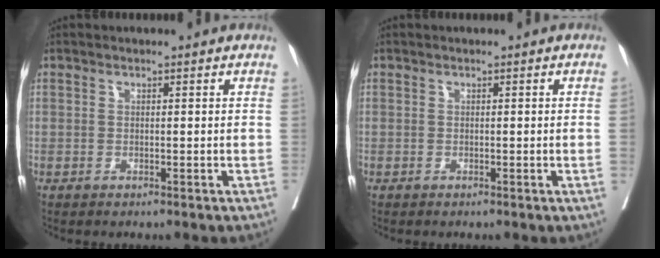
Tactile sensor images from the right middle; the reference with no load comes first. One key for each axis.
{"total": 1.2, "fx": -0.1, "fy": -0.5, "fz": 1.1, "tx": -0.013, "ty": 0.002, "tz": 0.001}